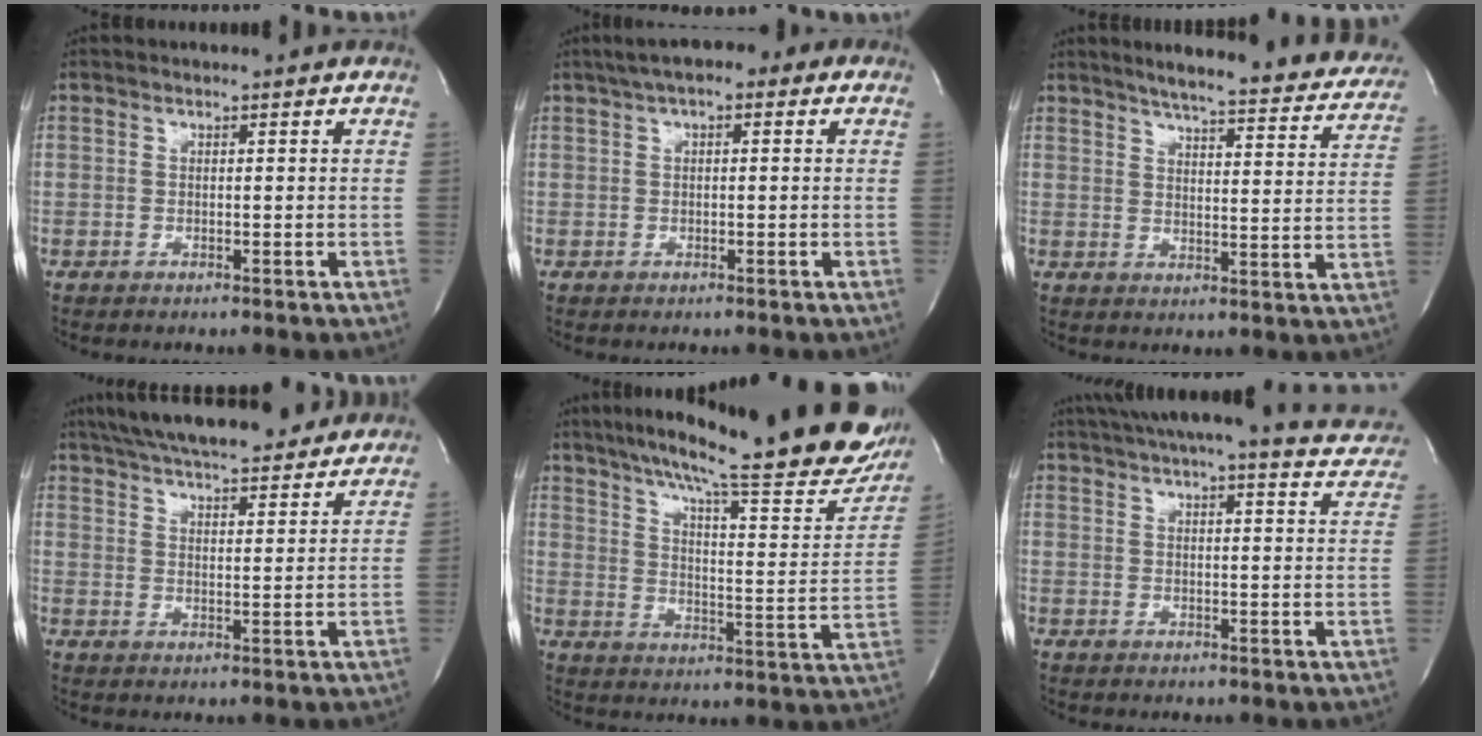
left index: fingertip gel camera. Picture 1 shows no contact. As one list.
[{"total": 5.8, "force": [2.7, 2.3, 4.6], "torque": [-0.079, 0.027, 0.034]}, {"total": 22.9, "force": [20.4, 3.5, 9.9], "torque": [-0.133, -0.045, 0.234]}, {"total": 22.2, "force": [19.5, 4.2, 9.8], "torque": [-0.173, 0.030, 0.272]}, {"total": 30.5, "force": [24.2, 4.1, 18.0], "torque": [-0.263, -0.044, 0.312]}, {"total": 18.7, "force": [17.2, 1.5, 7.2], "torque": [-0.098, -0.034, 0.203]}]